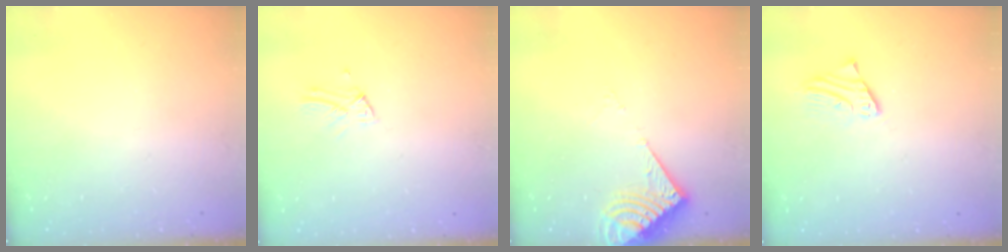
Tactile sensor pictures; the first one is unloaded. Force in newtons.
{"total": 3.0, "press": 3.0, "slide": 0.3}
{"total": 7.6, "press": 7.5, "slide": 0.8}
{"total": 2.1, "press": 2.1, "slide": 0.1}